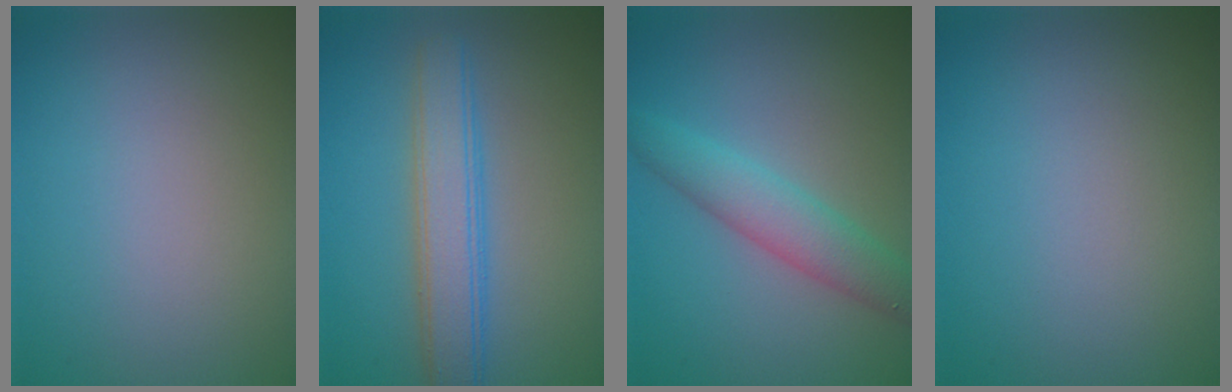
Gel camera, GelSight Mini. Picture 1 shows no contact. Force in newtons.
{"total": 4.6, "press": 4.6, "slide": 0.1}
{"total": 4.1, "press": 4.1, "slide": 0.0}
{"total": 0.0}